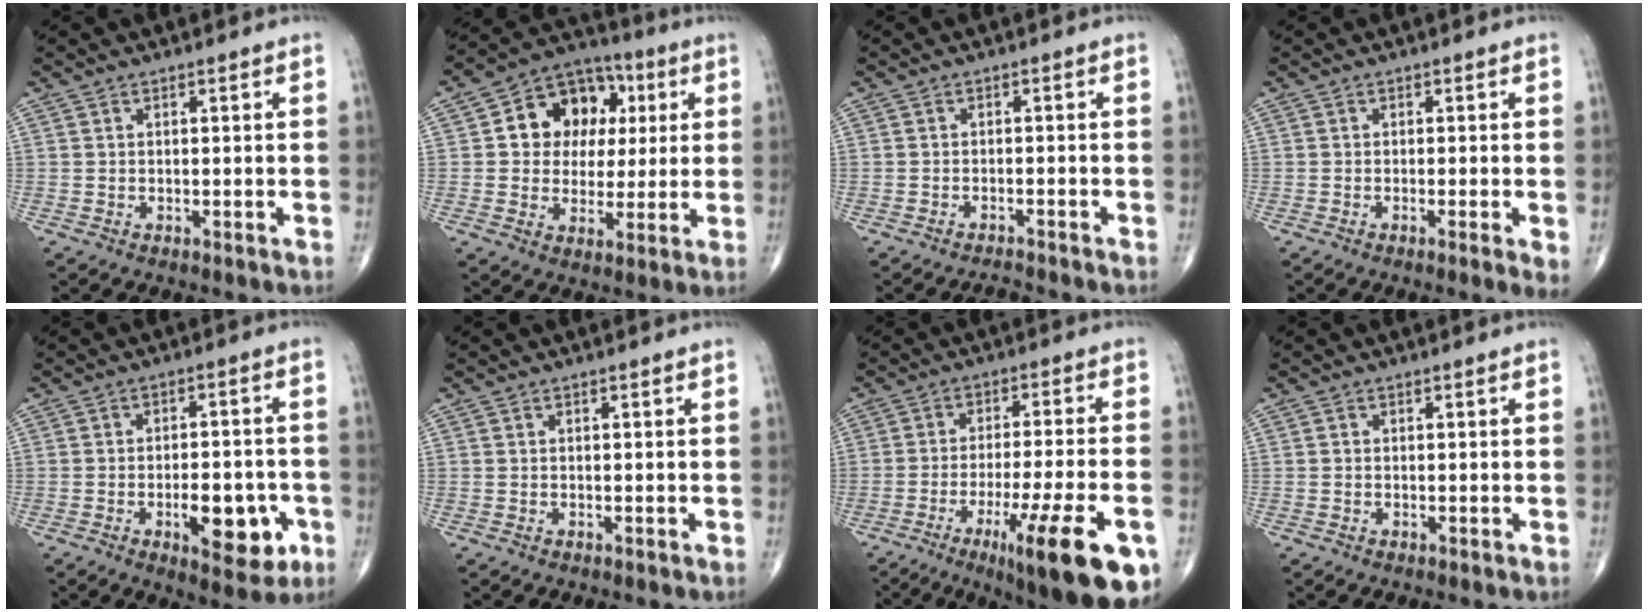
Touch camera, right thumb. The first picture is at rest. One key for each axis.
{"total": 14.2, "fx": 3.1, "fy": 11.2, "fz": 8.1, "tx": -0.075, "ty": 0.012, "tz": 0.044}
{"total": 1.7, "fx": -1.6, "fy": -0.1, "fz": 0.0, "tx": -0.012, "ty": 0.005, "tz": -0.026}
{"total": 2.5, "fx": -0.6, "fy": 0.2, "fz": 2.4, "tx": -0.045, "ty": -0.009, "tz": -0.013}
{"total": 11.4, "fx": -4.0, "fy": 5.2, "fz": 9.3, "tx": -0.108, "ty": 0.019, "tz": -0.049}
{"total": 0.0}
{"total": 19.7, "fx": -9.2, "fy": 3.5, "fz": 17.0, "tx": -0.217, "ty": 0.011, "tz": -0.133}
{"total": 0.0}